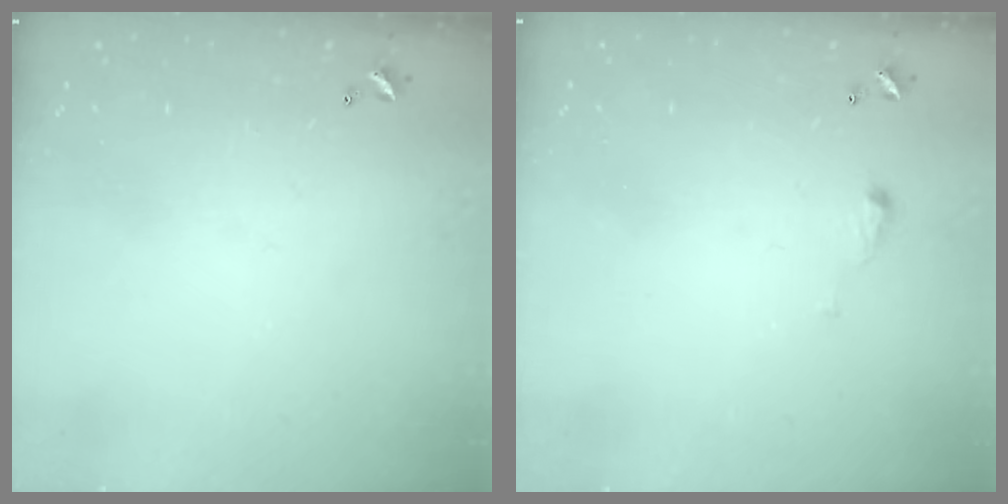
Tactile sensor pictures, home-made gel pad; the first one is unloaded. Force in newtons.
{"total": 2.9, "press": 2.9, "slide": 0.5}